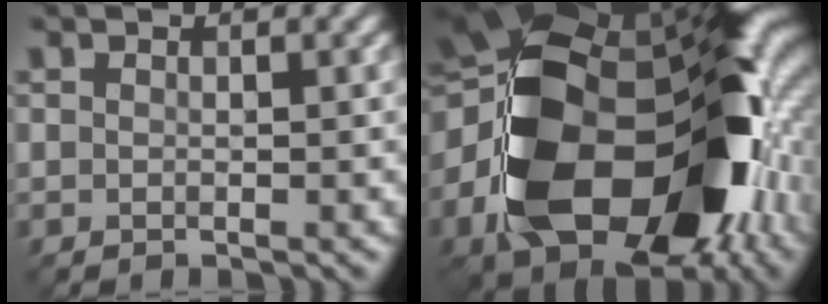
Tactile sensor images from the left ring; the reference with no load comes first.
{"total": 20.5, "force": [-4.8, 13.2, 14.9], "torque": [-0.313, -0.015, -0.075]}